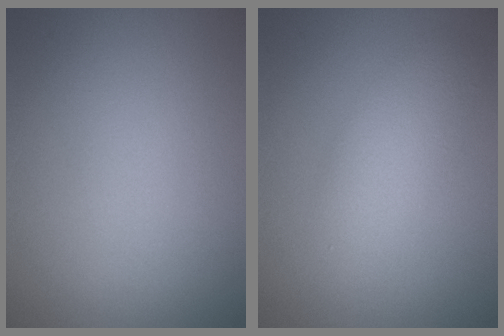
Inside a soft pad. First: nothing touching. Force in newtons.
{"total": 2.9, "press": 2.9, "slide": 0.0}